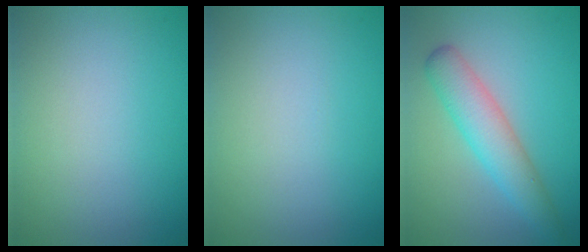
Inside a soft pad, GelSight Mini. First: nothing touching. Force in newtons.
{"total": 0.0}
{"total": 4.1, "press": 4.1, "slide": 0.2}